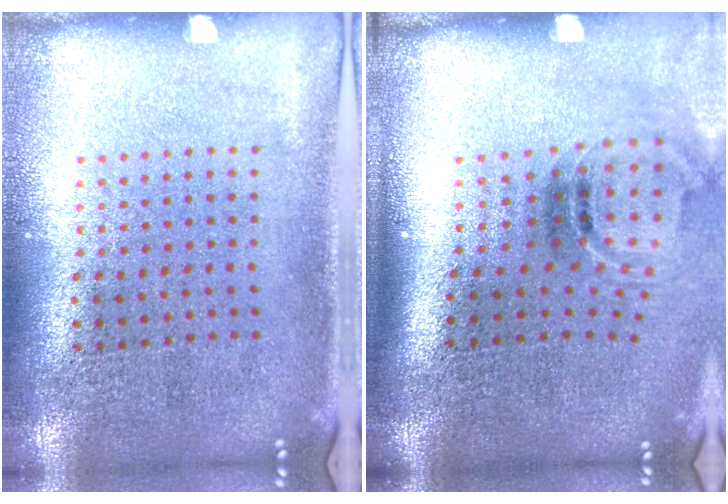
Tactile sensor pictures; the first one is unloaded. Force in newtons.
{"total": 1.5, "press": 1.1, "slide": 1.1}